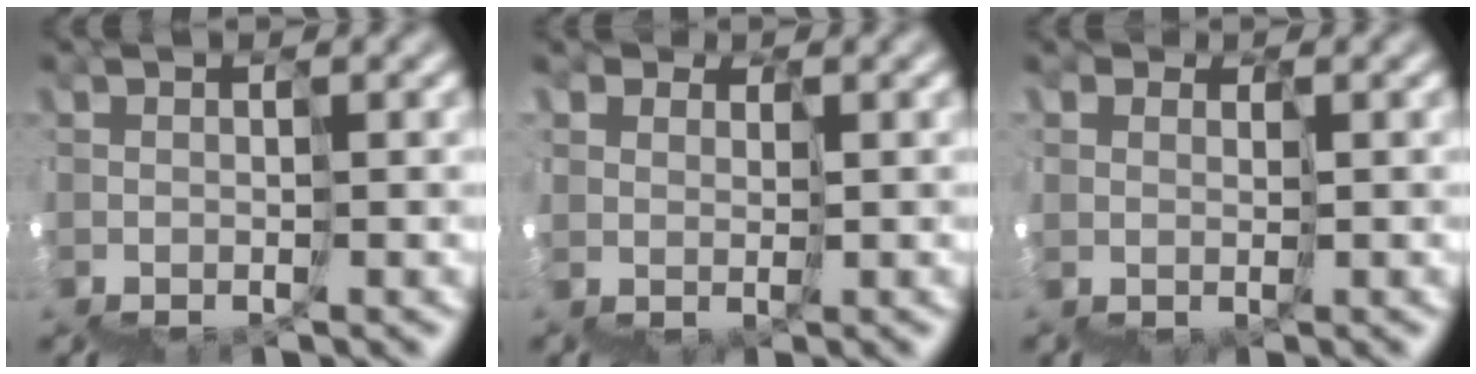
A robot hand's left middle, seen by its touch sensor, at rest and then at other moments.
{"total": 3.7, "force": [2.5, 2.7, -0.1], "torque": [0.000, 0.013, 0.044]}
{"total": 3.0, "force": [1.5, 2.6, 0.3], "torque": [-0.008, 0.002, 0.027]}